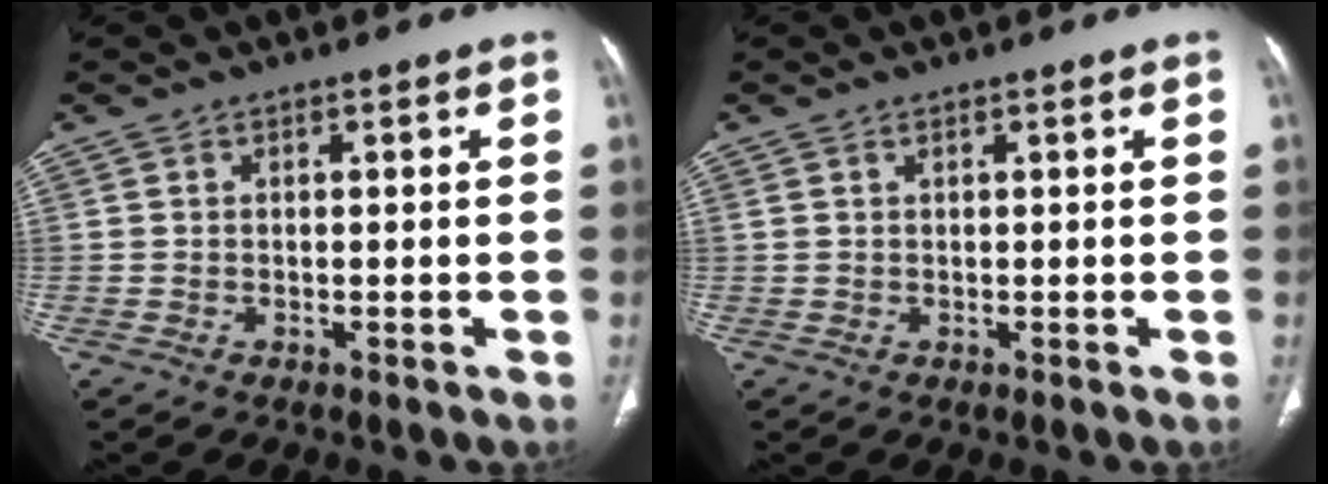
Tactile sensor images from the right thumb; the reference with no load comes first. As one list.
[{"total": 0.5, "force": [0.4, 0.1, 0.3], "torque": [-0.011, 0.003, 0.010]}]